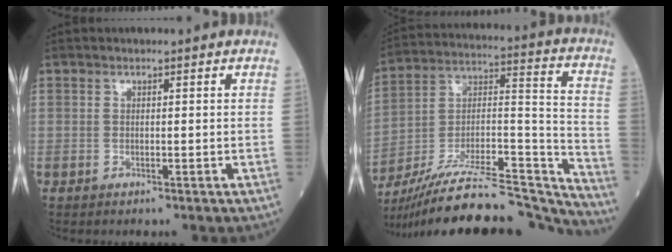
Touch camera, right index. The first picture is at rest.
{"total": 27.9, "force": [-25.5, 3.1, 11.0], "torque": [-0.142, 0.016, -0.393]}